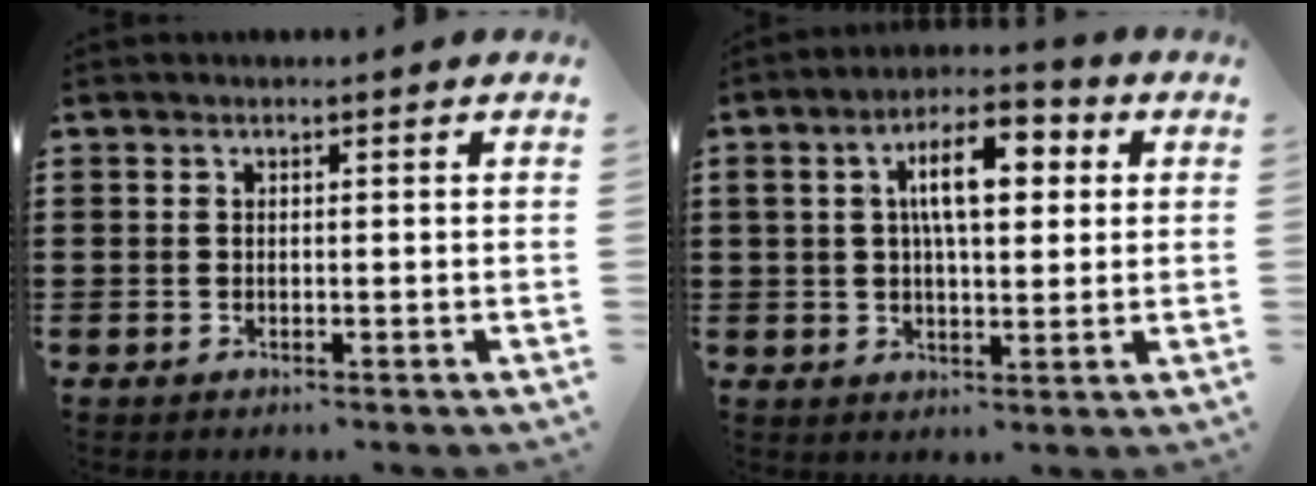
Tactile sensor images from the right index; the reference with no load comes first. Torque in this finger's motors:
{"motor_torque": [2.14, 0.00, 1.06, 0.21]}